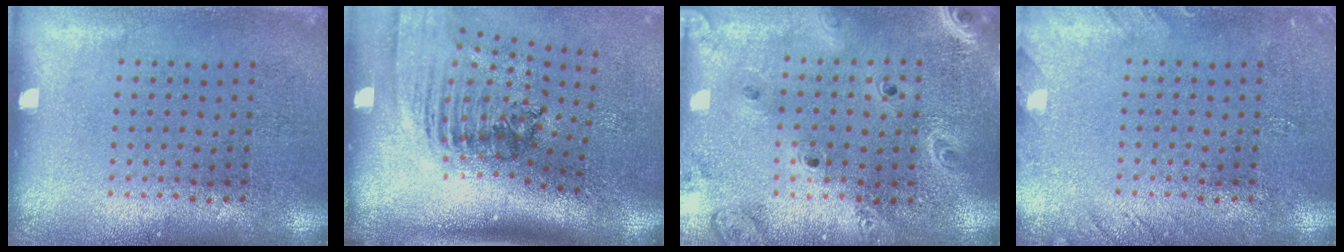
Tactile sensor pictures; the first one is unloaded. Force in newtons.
{"total": 2.4, "press": 1.6, "slide": 1.8}
{"total": 2.4, "press": 2.1, "slide": 1.1}
{"total": 1.5, "press": 1.5, "slide": 0.2}